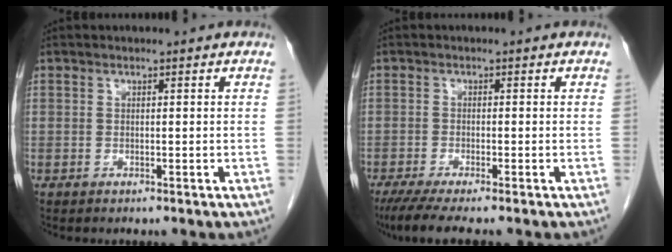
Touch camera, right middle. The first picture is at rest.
{"total": 5.7, "force": [-4.6, 0.0, 3.5], "torque": [-0.053, -0.015, -0.078]}